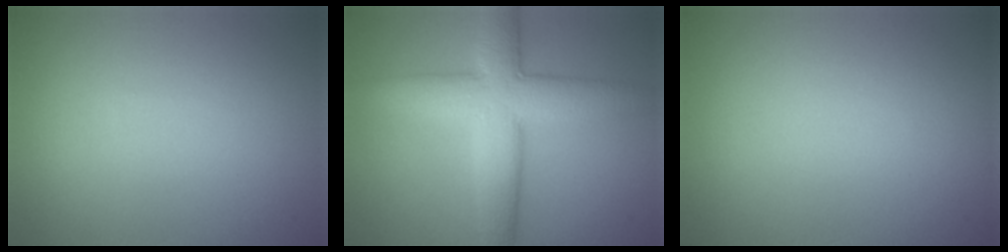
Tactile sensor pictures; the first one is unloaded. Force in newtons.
{"total": 8.0, "press": 8.0, "slide": 0.7}
{"total": 0.0}